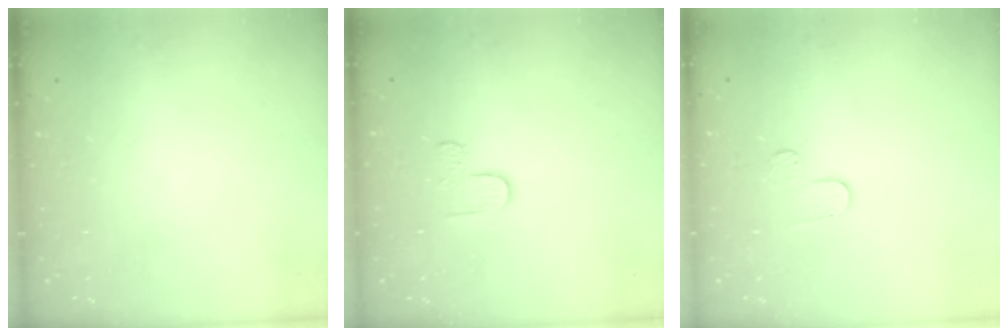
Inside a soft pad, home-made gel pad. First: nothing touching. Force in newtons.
{"total": 2.9, "press": 2.9, "slide": 0.3}
{"total": 3.8, "press": 3.8, "slide": 0.3}